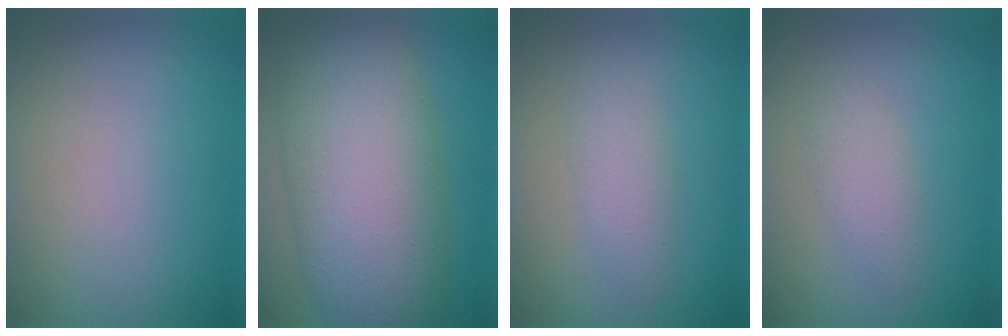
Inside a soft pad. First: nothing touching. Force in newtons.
{"total": 13.3, "press": 13.3, "slide": 0.3}
{"total": 2.5, "press": 2.5, "slide": 0.1}
{"total": 2.3, "press": 2.3, "slide": 0.1}